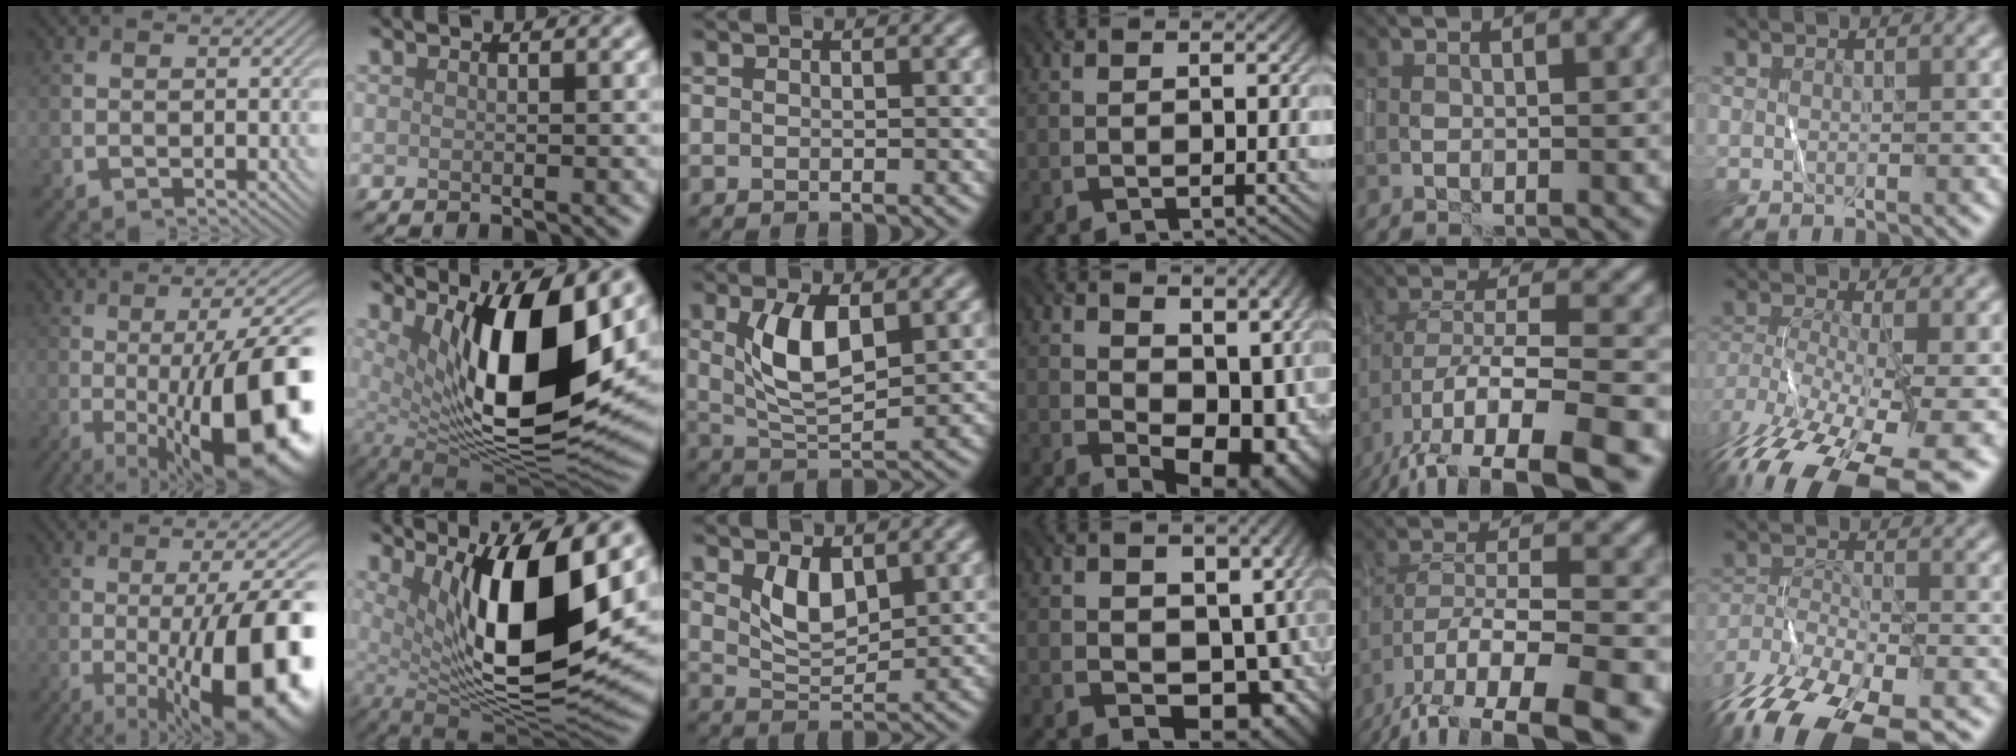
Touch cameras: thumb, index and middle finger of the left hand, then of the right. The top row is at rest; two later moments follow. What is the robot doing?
{"motion": "wrap", "object": "ribbon"}